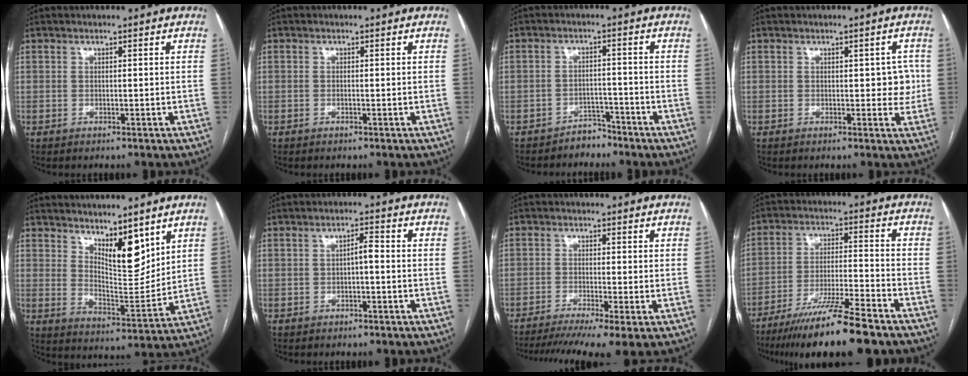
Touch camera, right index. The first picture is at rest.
{"total": 0.0}
{"total": 3.1, "force": [-2.7, 1.5, -0.2], "torque": [0.009, 0.007, -0.042]}
{"total": 3.8, "force": [0.4, 2.0, 3.2], "torque": [-0.028, 0.013, 0.007]}
{"total": 8.9, "force": [5.9, 2.9, 6.1], "torque": [-0.108, -0.011, 0.111]}
{"total": 2.2, "force": [-0.3, 0.6, 2.1], "torque": [-0.035, 0.010, -0.005]}
{"total": 10.3, "force": [-7.4, 0.4, 7.2], "torque": [-0.110, -0.014, -0.118]}
{"total": 14.3, "force": [-11.0, 0.2, 9.2], "torque": [-0.163, -0.033, -0.187]}